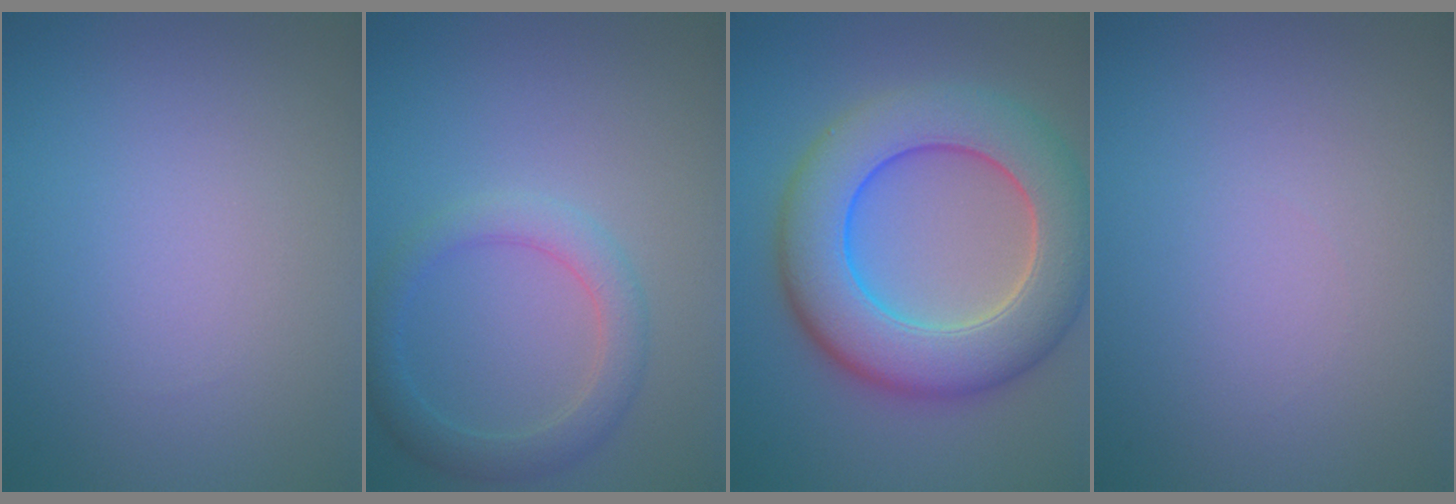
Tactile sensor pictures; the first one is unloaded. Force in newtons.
{"total": 3.0, "press": 3.0, "slide": 0.1}
{"total": 10.5, "press": 10.5, "slide": 0.6}
{"total": 0.0}